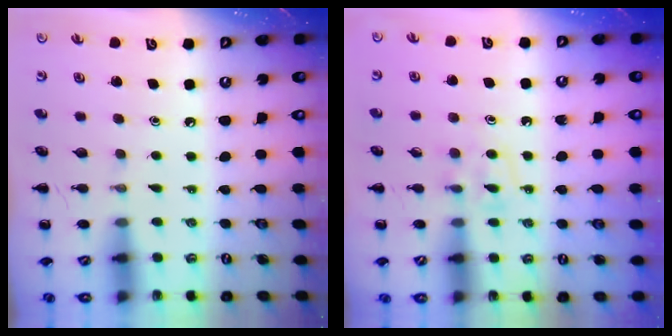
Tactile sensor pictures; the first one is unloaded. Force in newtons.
{"total": 6.2, "press": 5.9, "slide": 1.8}